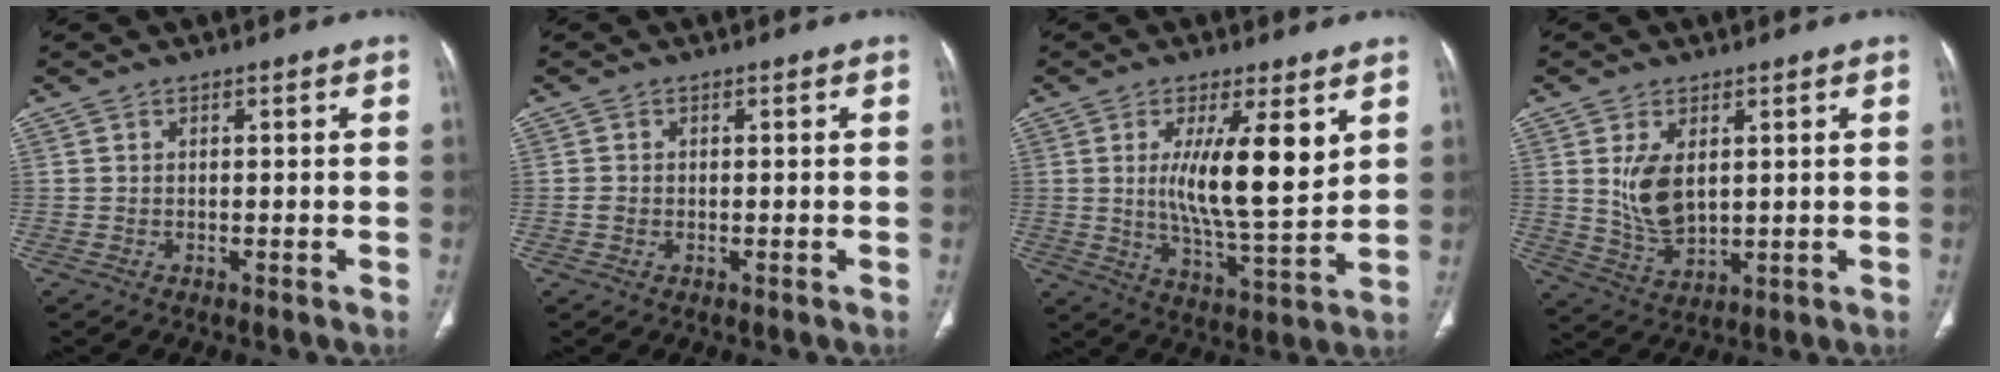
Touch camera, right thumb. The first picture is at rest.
{"total": 1.1, "force": [-0.2, 0.9, 0.6], "torque": [-0.014, 0.001, -0.003]}
{"total": 13.6, "force": [3.9, 3.4, 12.6], "torque": [-0.208, -0.040, 0.071]}
{"total": 7.7, "force": [1.8, 4.4, 6.1], "torque": [-0.109, -0.017, 0.048]}